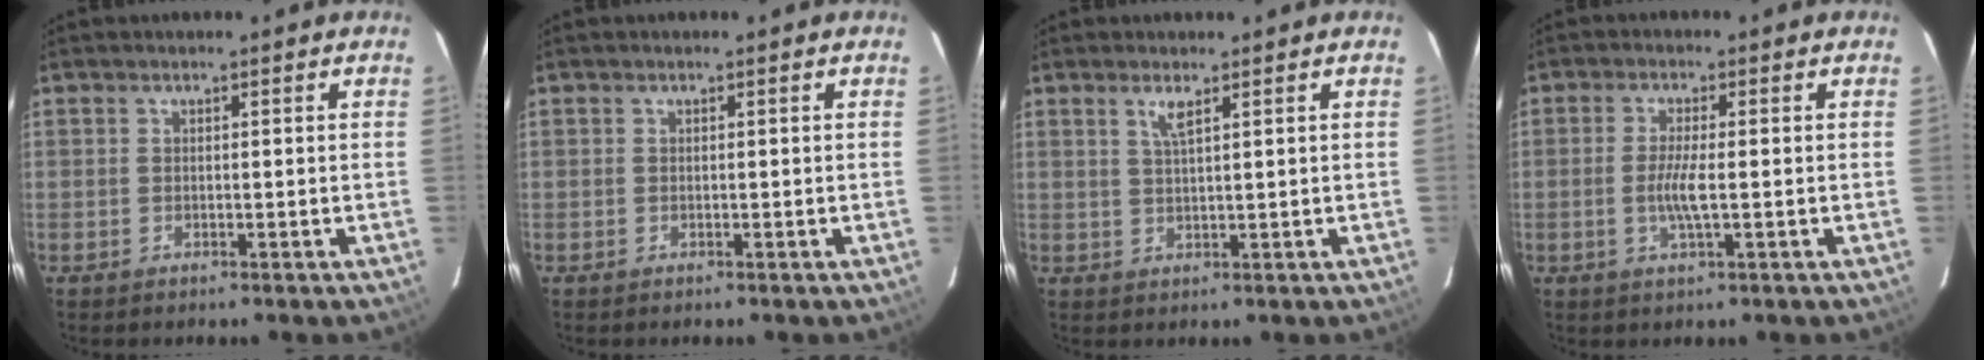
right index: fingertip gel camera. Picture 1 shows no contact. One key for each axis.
{"total": 0.0}
{"total": 2.4, "fx": 1.4, "fy": 0.2, "fz": 2.0, "tx": -0.039, "ty": 0.000, "tz": 0.026}
{"total": 6.8, "fx": -1.2, "fy": 0.7, "fz": 6.7, "tx": -0.132, "ty": -0.006, "tz": -0.026}